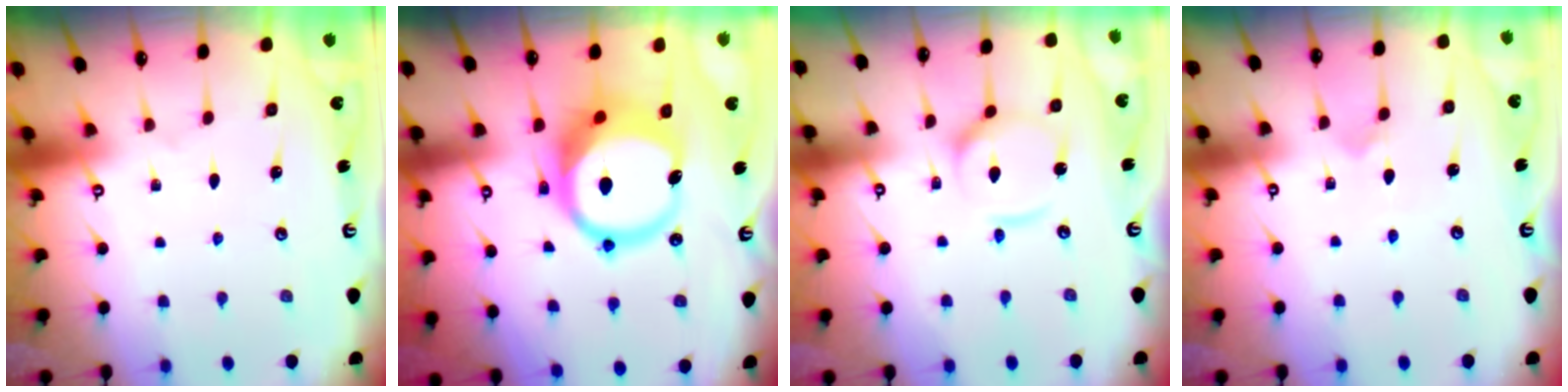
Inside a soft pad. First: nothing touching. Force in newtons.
{"total": 16.0, "press": 15.9, "slide": 2.1}
{"total": 12.0, "press": 11.9, "slide": 1.4}
{"total": 4.2, "press": 4.1, "slide": 0.5}